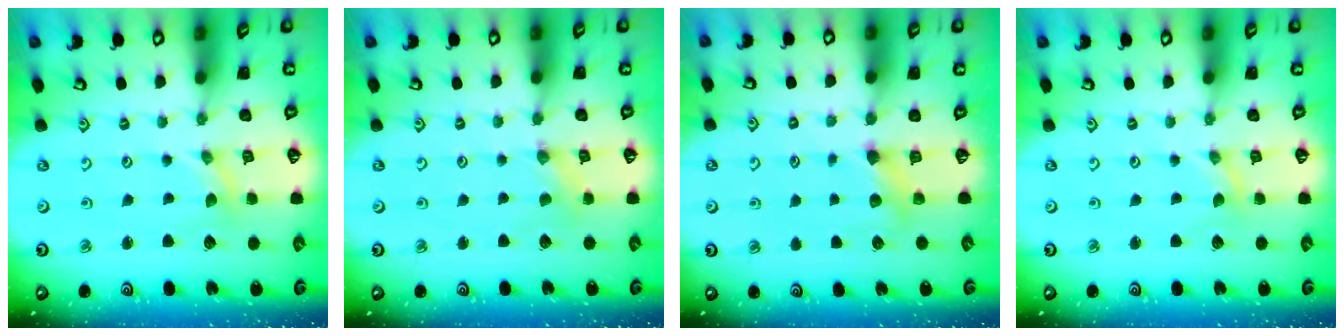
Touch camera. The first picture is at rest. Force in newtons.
{"total": 1.0, "press": 1.0, "slide": 0.2}
{"total": 4.9, "press": 4.8, "slide": 0.7}
{"total": 0.0}